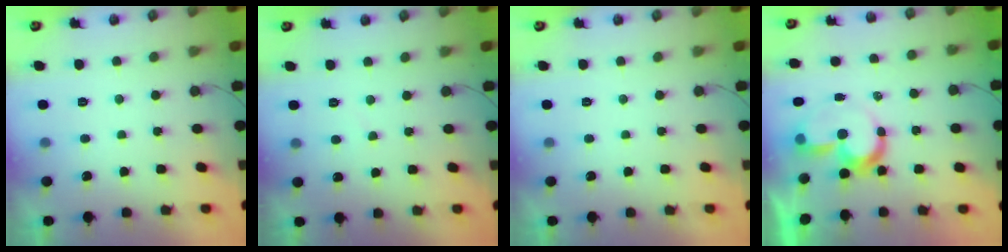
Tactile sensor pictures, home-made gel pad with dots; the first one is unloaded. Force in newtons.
{"total": 2.9, "press": 2.9, "slide": 0.2}
{"total": 0.0}
{"total": 9.3, "press": 9.3, "slide": 0.9}